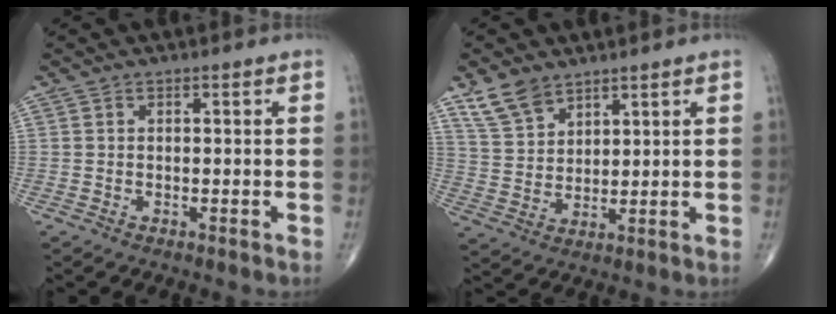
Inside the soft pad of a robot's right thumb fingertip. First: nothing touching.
{"total": 7.3, "force": [5.3, 4.0, 3.0], "torque": [-0.046, -0.022, 0.113]}